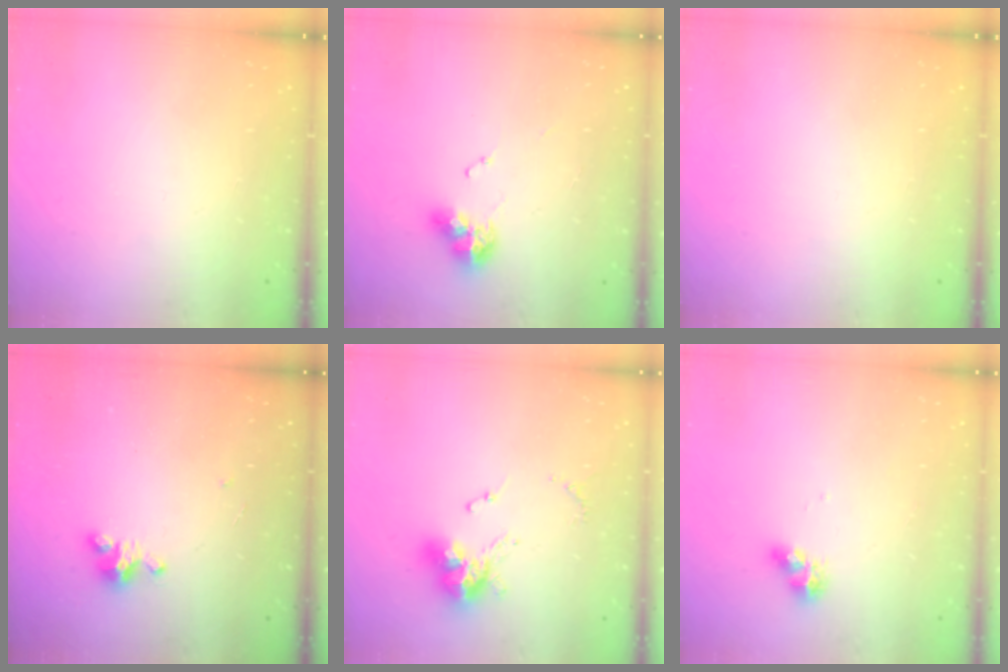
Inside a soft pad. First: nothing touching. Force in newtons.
{"total": 9.1, "press": 9.0, "slide": 1.1}
{"total": 0.0}
{"total": 5.5, "press": 5.5, "slide": 0.4}
{"total": 12.6, "press": 12.5, "slide": 1.4}
{"total": 7.8, "press": 7.7, "slide": 0.9}